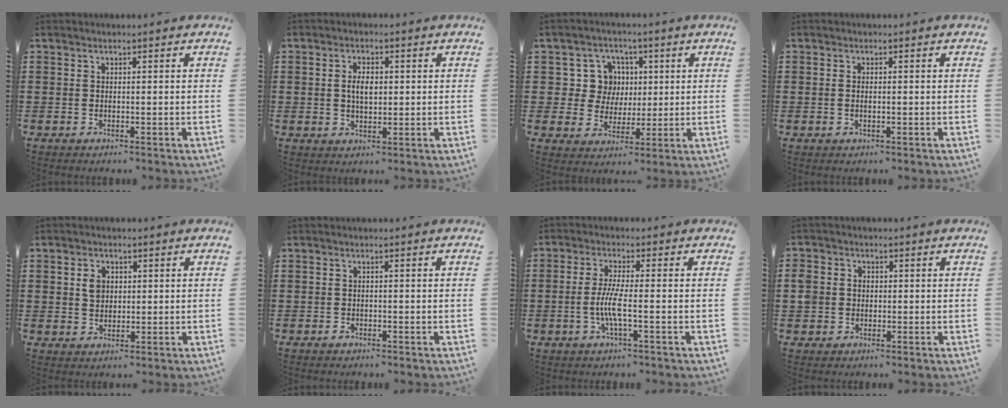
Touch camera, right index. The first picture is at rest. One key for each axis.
{"total": 3.4, "fx": 0.3, "fy": 1.8, "fz": 2.9, "tx": -0.050, "ty": 0.003, "tz": 0.002}
{"total": 7.8, "fx": 1.5, "fy": 7.2, "fz": 2.5, "tx": -0.068, "ty": 0.015, "tz": 0.027}
{"total": 0.6, "fx": -0.1, "fy": 0.2, "fz": 0.5, "tx": -0.011, "ty": 0.000, "tz": -0.001}
{"total": 2.8, "fx": 0.7, "fy": 2.1, "fz": 1.8, "tx": -0.041, "ty": 0.010, "tz": 0.011}
{"total": 0.6, "fx": -0.5, "fy": 0.2, "fz": 0.2, "tx": -0.005, "ty": -0.002, "tz": -0.009}
{"total": 5.1, "fx": -1.3, "fy": 0.3, "fz": 4.9, "tx": -0.115, "ty": -0.015, "tz": -0.034}
{"total": 2.9, "fx": -0.3, "fy": 2.7, "fz": 0.9, "tx": -0.034, "ty": 0.008, "tz": -0.011}